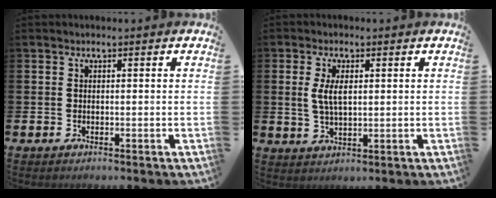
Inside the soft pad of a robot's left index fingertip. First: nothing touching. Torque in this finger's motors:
{"motor_torque": [0.38, 0.09, 0.16, 0.06]}